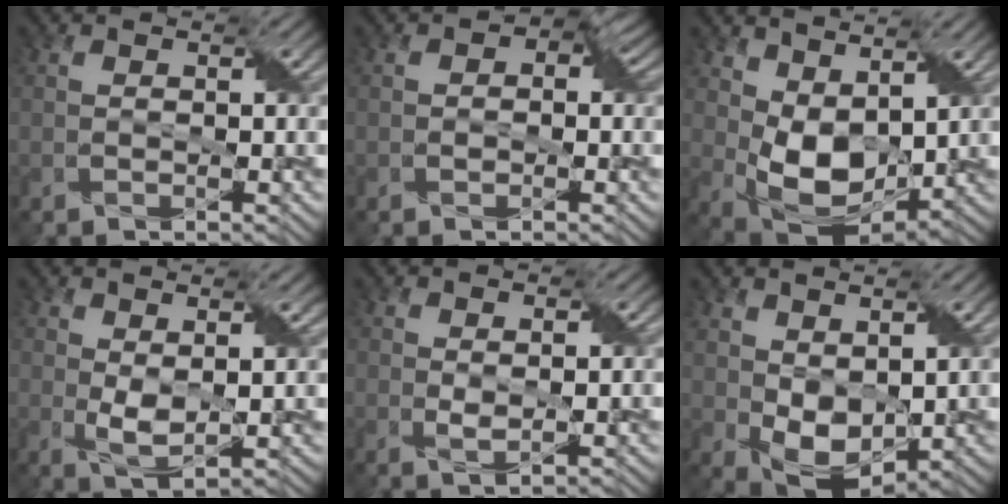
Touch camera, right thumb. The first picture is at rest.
{"total": 3.1, "force": [0.1, 2.2, 2.2], "torque": [-0.024, 0.000, -0.003]}
{"total": 8.8, "force": [2.5, 5.4, 6.5], "torque": [-0.145, -0.006, 0.051]}
{"total": 4.0, "force": [1.3, 1.8, 3.3], "torque": [-0.075, -0.003, 0.027]}
{"total": 1.5, "force": [0.6, 0.8, 1.1], "torque": [-0.026, -0.003, 0.015]}
{"total": 6.7, "force": [1.5, 4.2, 4.9], "torque": [-0.118, -0.007, 0.034]}